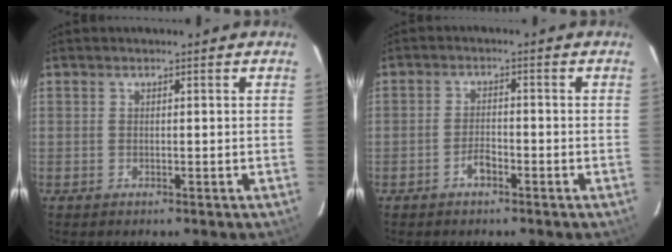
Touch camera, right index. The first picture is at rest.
{"total": 2.6, "force": [-1.8, 1.1, 1.6], "torque": [-0.034, 0.005, -0.033]}